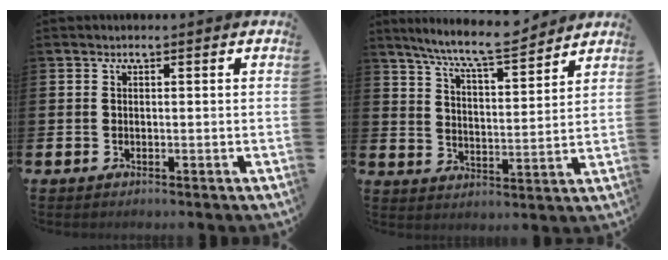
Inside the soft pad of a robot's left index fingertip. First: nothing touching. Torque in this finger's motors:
{"motor_torque": [0.85, -1.03, 0.56, 0.11]}